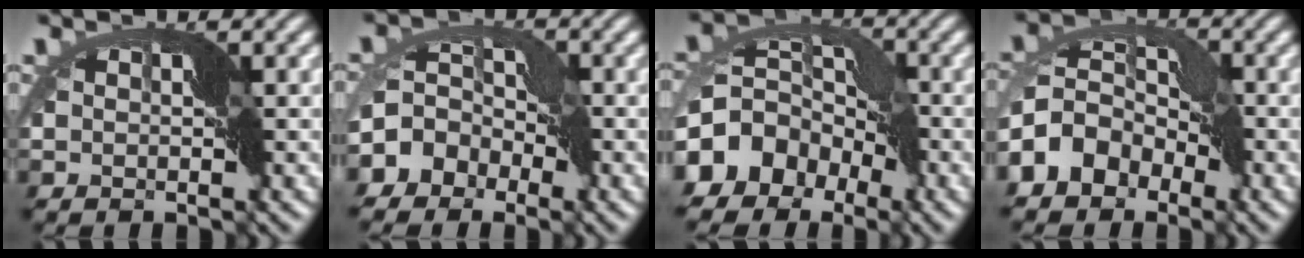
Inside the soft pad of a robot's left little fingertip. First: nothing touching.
{"total": 6.3, "force": [-2.7, 5.1, 2.7], "torque": [-0.037, 0.004, -0.076]}
{"total": 10.7, "force": [-5.2, 7.7, 5.2], "torque": [-0.100, 0.007, -0.110]}
{"total": 5.6, "force": [-2.7, 4.0, 2.9], "torque": [-0.061, 0.013, -0.076]}